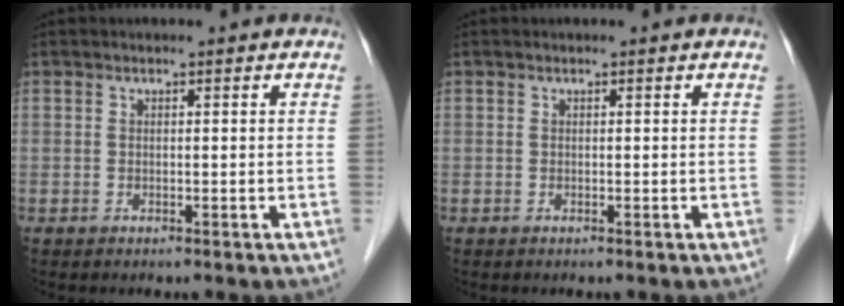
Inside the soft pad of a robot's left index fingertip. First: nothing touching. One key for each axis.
{"total": 0.0}